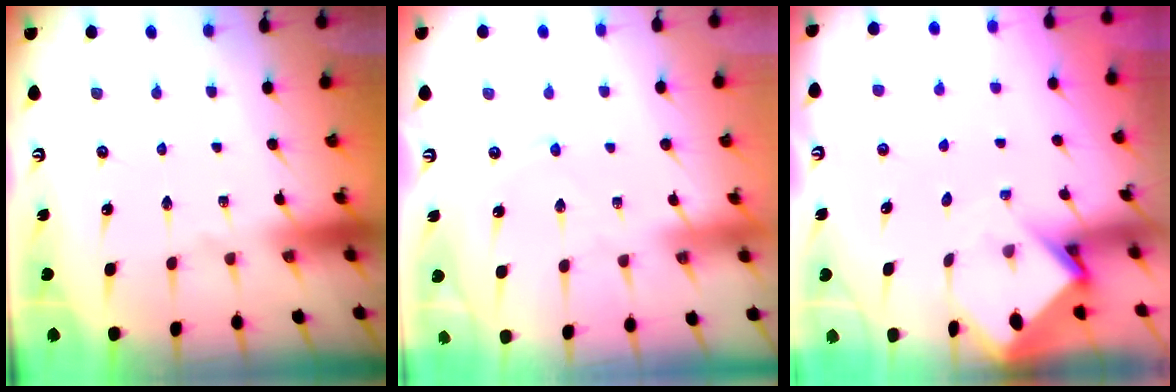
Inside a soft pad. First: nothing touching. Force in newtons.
{"total": 2.9, "press": 2.9, "slide": 0.2}
{"total": 3.4, "press": 3.4, "slide": 0.2}